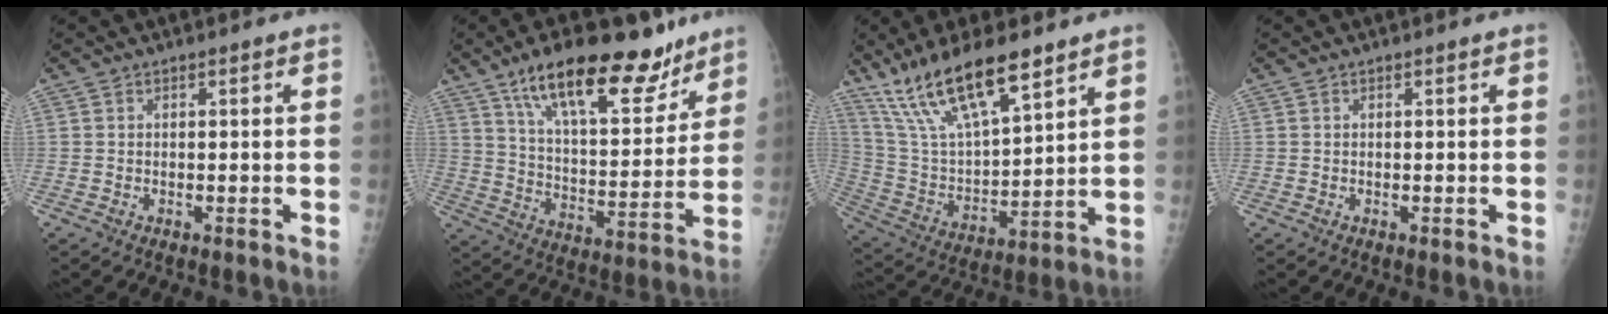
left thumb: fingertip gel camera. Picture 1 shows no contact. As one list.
[{"total": 22.0, "force": [14.8, 8.4, 13.9], "torque": [-0.175, -0.057, 0.242]}, {"total": 18.6, "force": [12.8, 5.2, 12.3], "torque": [-0.212, -0.049, 0.253]}, {"total": 0.0}]